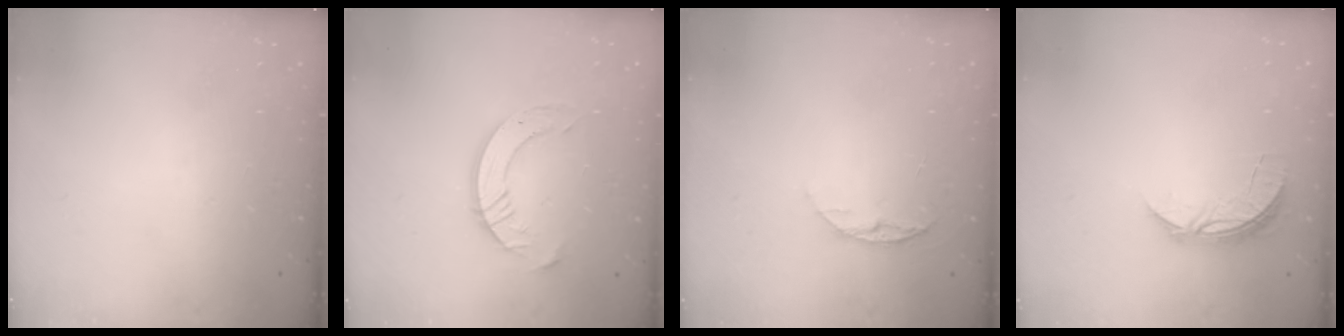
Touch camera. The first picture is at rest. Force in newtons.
{"total": 9.2, "press": 9.2, "slide": 0.7}
{"total": 6.4, "press": 6.3, "slide": 0.7}
{"total": 5.6, "press": 5.6, "slide": 0.5}